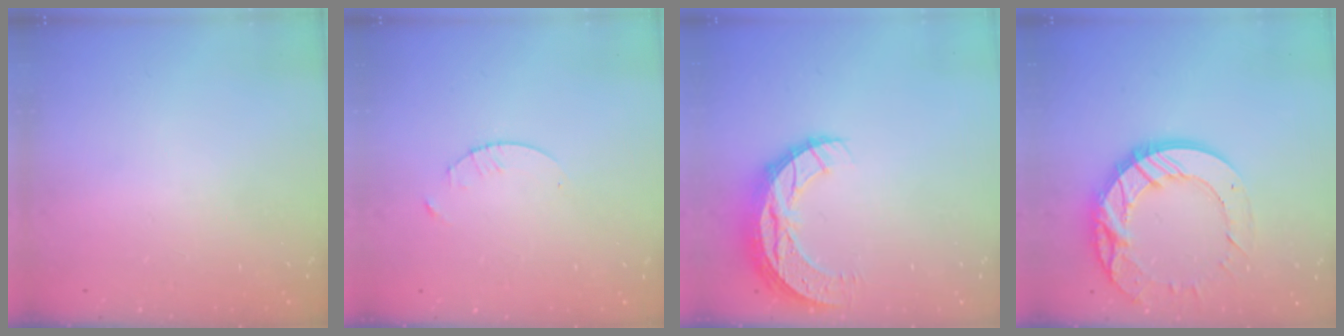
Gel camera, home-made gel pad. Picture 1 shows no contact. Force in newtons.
{"total": 1.3, "press": 1.3, "slide": 0.2}
{"total": 11.7, "press": 11.6, "slide": 0.8}
{"total": 17.3, "press": 17.2, "slide": 1.8}